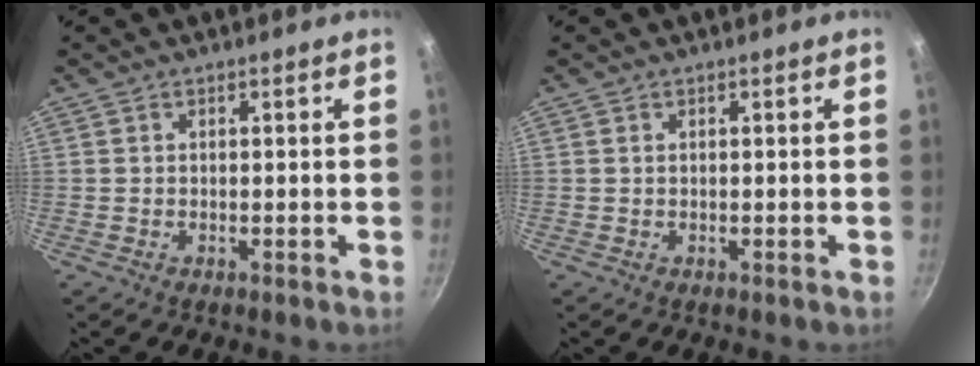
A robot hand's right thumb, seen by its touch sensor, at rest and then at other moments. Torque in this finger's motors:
{"motor_torque": [-0.23, 0.12, 0.51, -0.04, 0.03]}